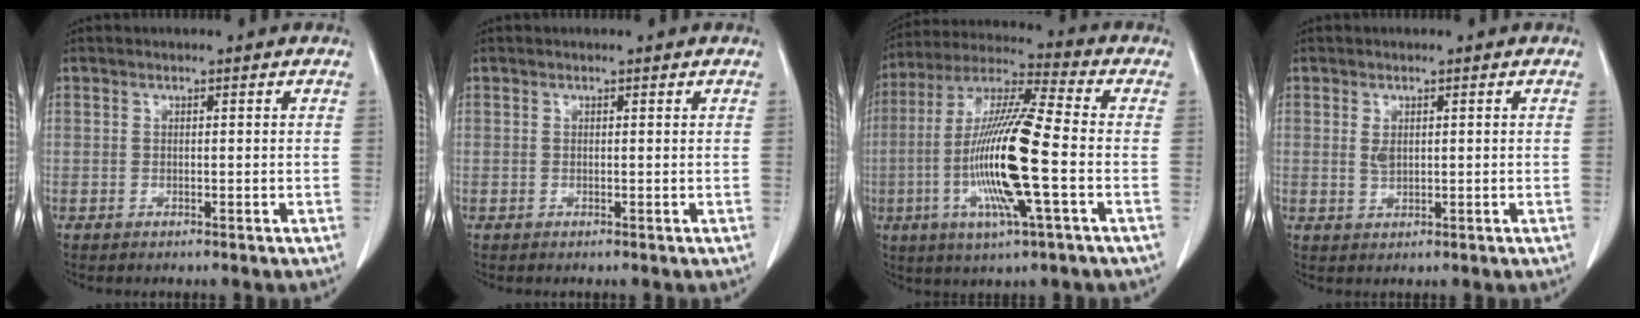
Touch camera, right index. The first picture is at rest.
{"total": 0.0}
{"total": 17.0, "force": [-3.5, 0.9, 16.7], "torque": [-0.337, -0.009, -0.071]}
{"total": 1.7, "force": [0.5, 0.9, 1.4], "torque": [-0.026, -0.004, 0.012]}